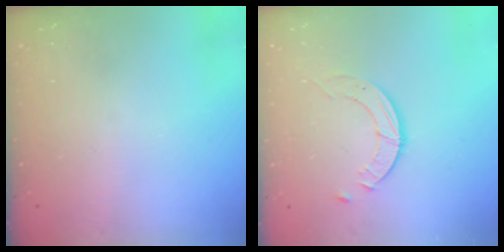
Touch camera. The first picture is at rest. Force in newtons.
{"total": 3.9, "press": 3.9, "slide": 0.4}